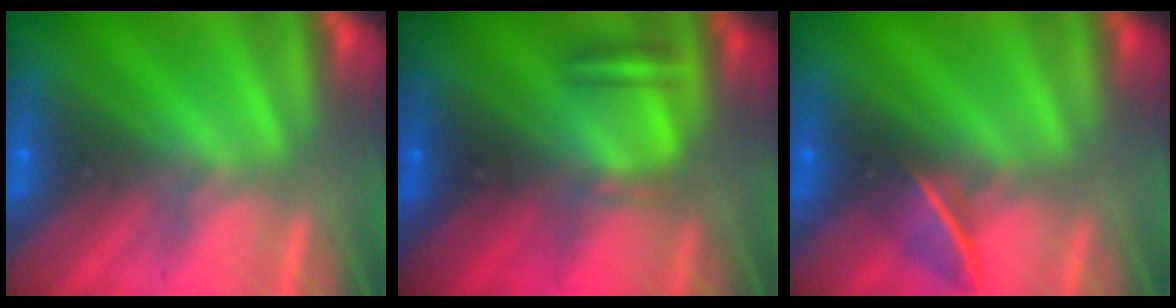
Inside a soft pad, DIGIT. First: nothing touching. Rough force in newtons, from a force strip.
{"total": 3.2}
{"total": 2.0}